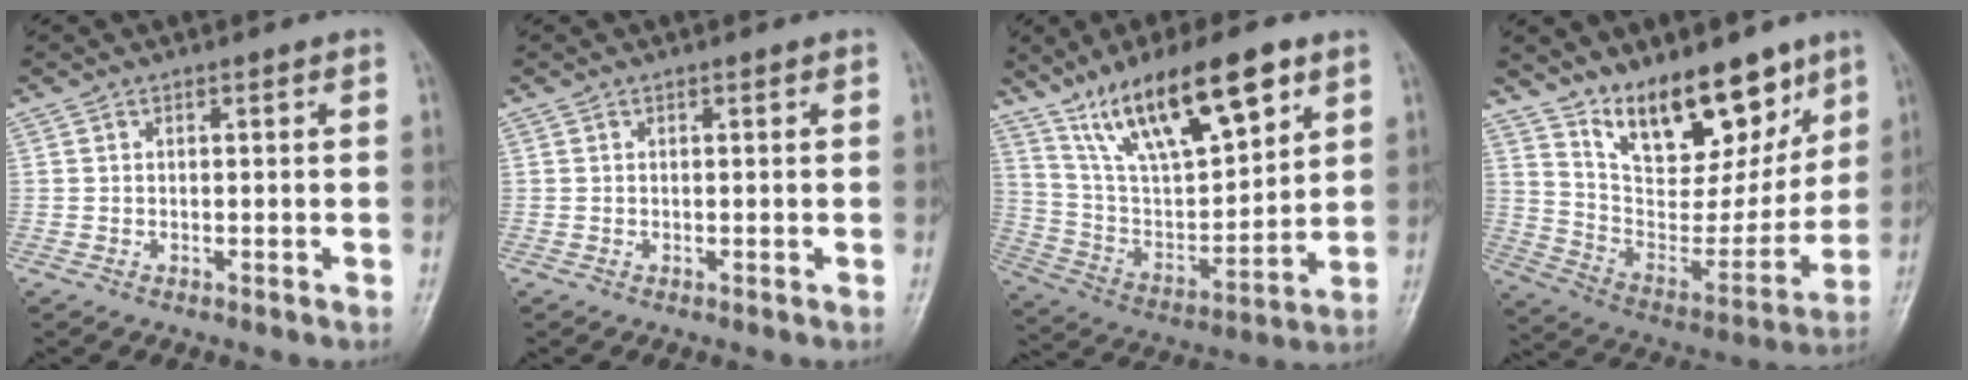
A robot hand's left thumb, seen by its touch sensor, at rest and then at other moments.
{"total": 0.0}
{"total": 21.1, "force": [12.7, 7.1, 15.3], "torque": [-0.235, -0.035, 0.240]}
{"total": 19.1, "force": [12.9, 8.7, 11.1], "torque": [-0.113, -0.082, 0.227]}